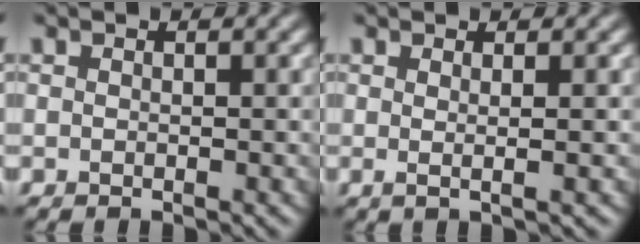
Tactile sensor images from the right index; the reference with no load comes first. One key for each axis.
{"total": 1.6, "fx": 0.3, "fy": 0.5, "fz": 1.5, "tx": -0.020, "ty": 0.001, "tz": 0.000}